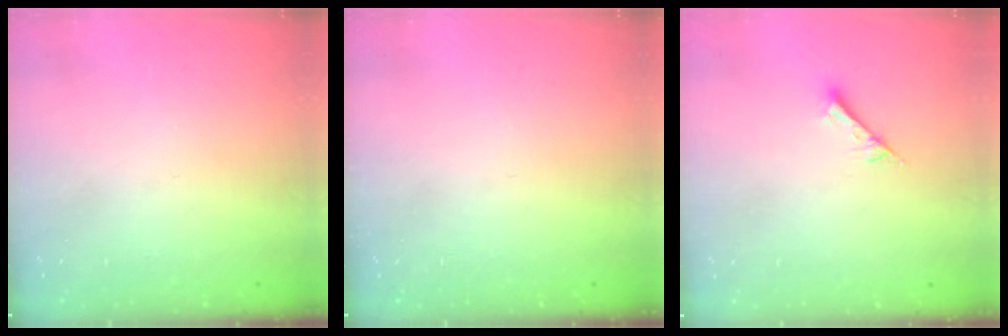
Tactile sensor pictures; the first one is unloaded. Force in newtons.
{"total": 0.0}
{"total": 3.6, "press": 3.6, "slide": 0.1}